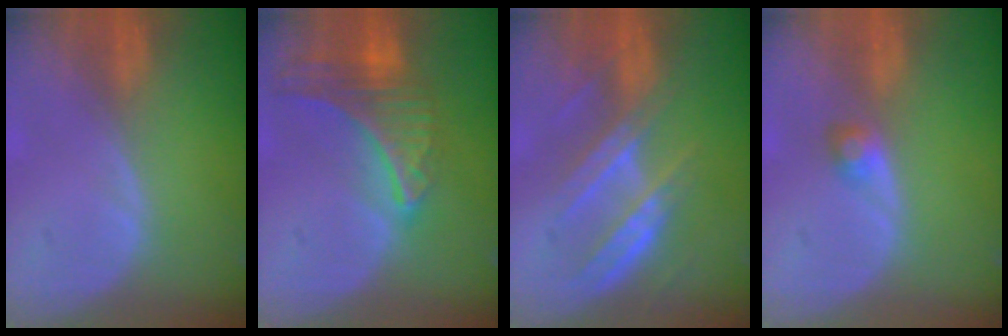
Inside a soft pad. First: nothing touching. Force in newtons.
{"total": 9.3, "press": 8.2, "slide": 4.4}
{"total": 7.2, "press": 7.0, "slide": 1.6}
{"total": 1.9, "press": 1.8, "slide": 0.2}